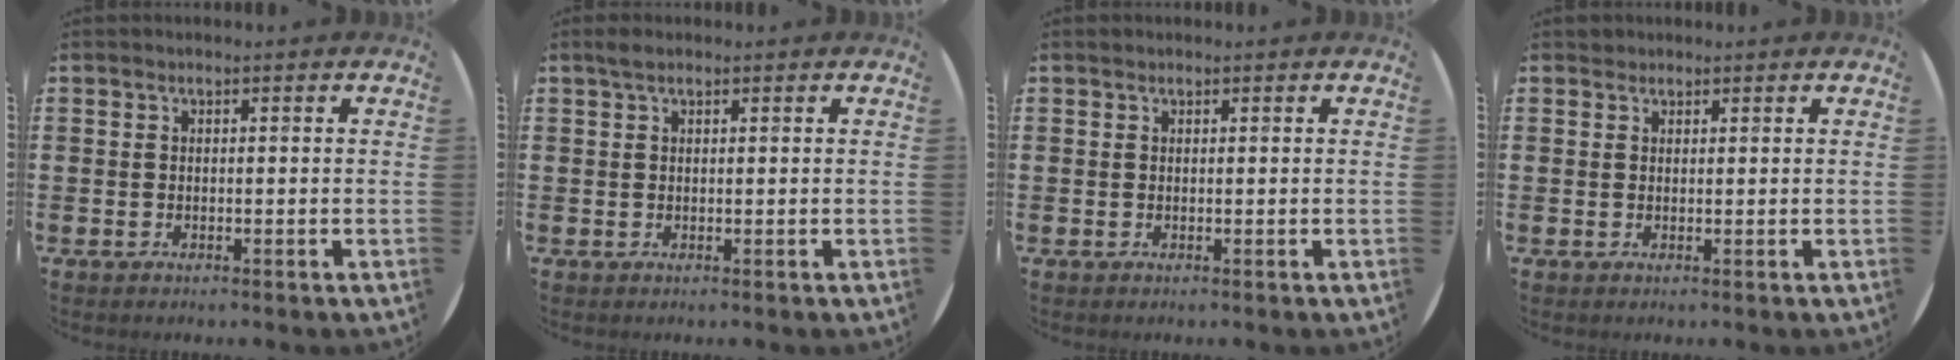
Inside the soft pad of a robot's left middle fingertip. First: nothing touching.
{"total": 1.1, "force": [0.8, 0.5, 0.6], "torque": [-0.014, 0.004, 0.014]}
{"total": 0.0}
{"total": 0.7, "force": [0.7, 0.3, -0.1], "torque": [0.001, 0.003, 0.013]}